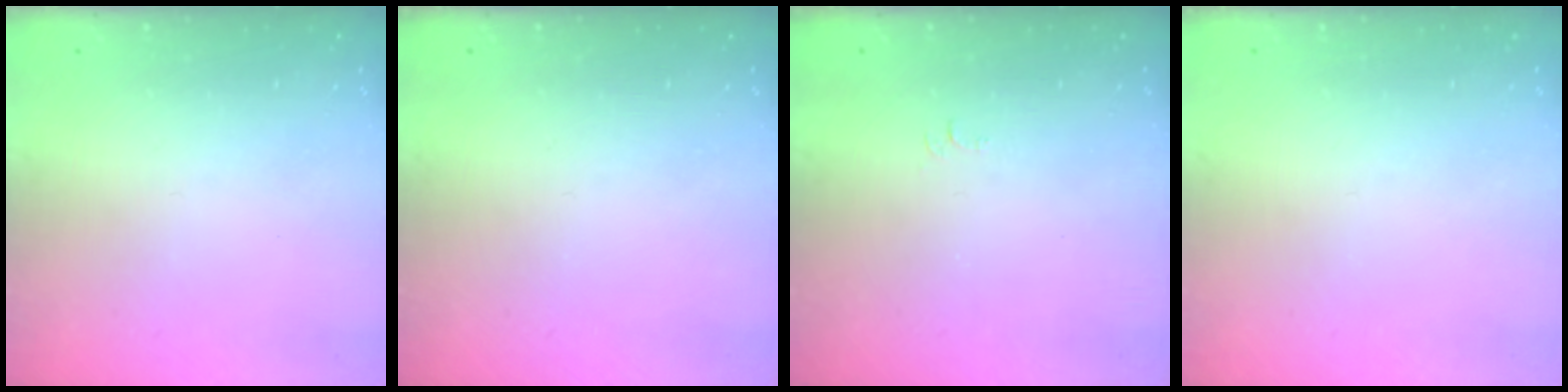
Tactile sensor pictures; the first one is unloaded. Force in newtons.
{"total": 0.0}
{"total": 4.0, "press": 3.9, "slide": 0.3}
{"total": 0.0}